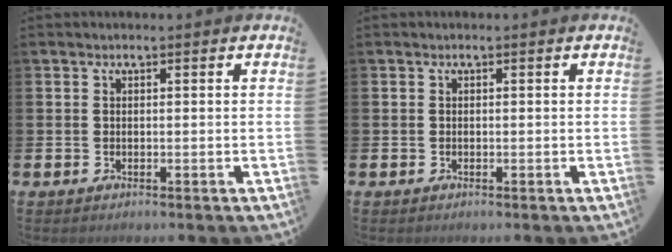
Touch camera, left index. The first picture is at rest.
{"total": 0.0}